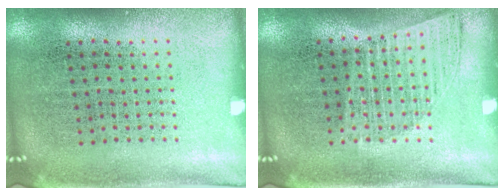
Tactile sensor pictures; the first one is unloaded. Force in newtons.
{"total": 1.0, "press": 1.0, "slide": 0.2}